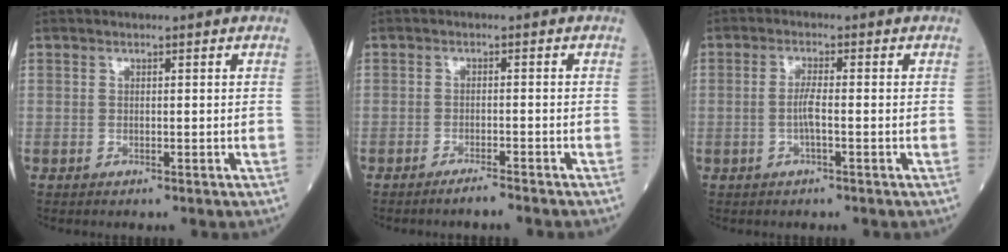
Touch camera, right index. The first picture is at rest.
{"total": 2.2, "force": [-2.0, -0.3, 1.0], "torque": [-0.017, -0.001, -0.033]}
{"total": 2.6, "force": [-0.6, 0.1, 2.5], "torque": [-0.050, 0.001, -0.015]}